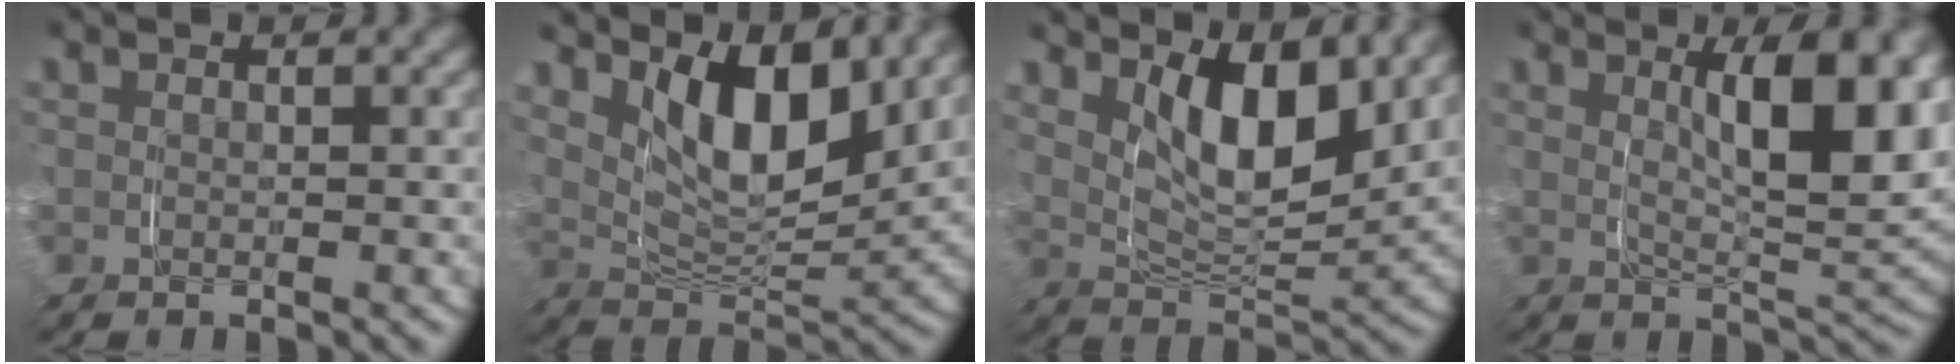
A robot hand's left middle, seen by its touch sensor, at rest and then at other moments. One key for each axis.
{"total": 8.9, "fx": 3.9, "fy": 4.3, "fz": 6.8, "tx": -0.124, "ty": -0.004, "tz": 0.061}
{"total": 7.8, "fx": 3.2, "fy": 3.4, "fz": 6.2, "tx": -0.110, "ty": -0.013, "tz": 0.053}
{"total": 8.4, "fx": 1.9, "fy": 2.5, "fz": 7.8, "tx": -0.115, "ty": -0.008, "tz": 0.034}